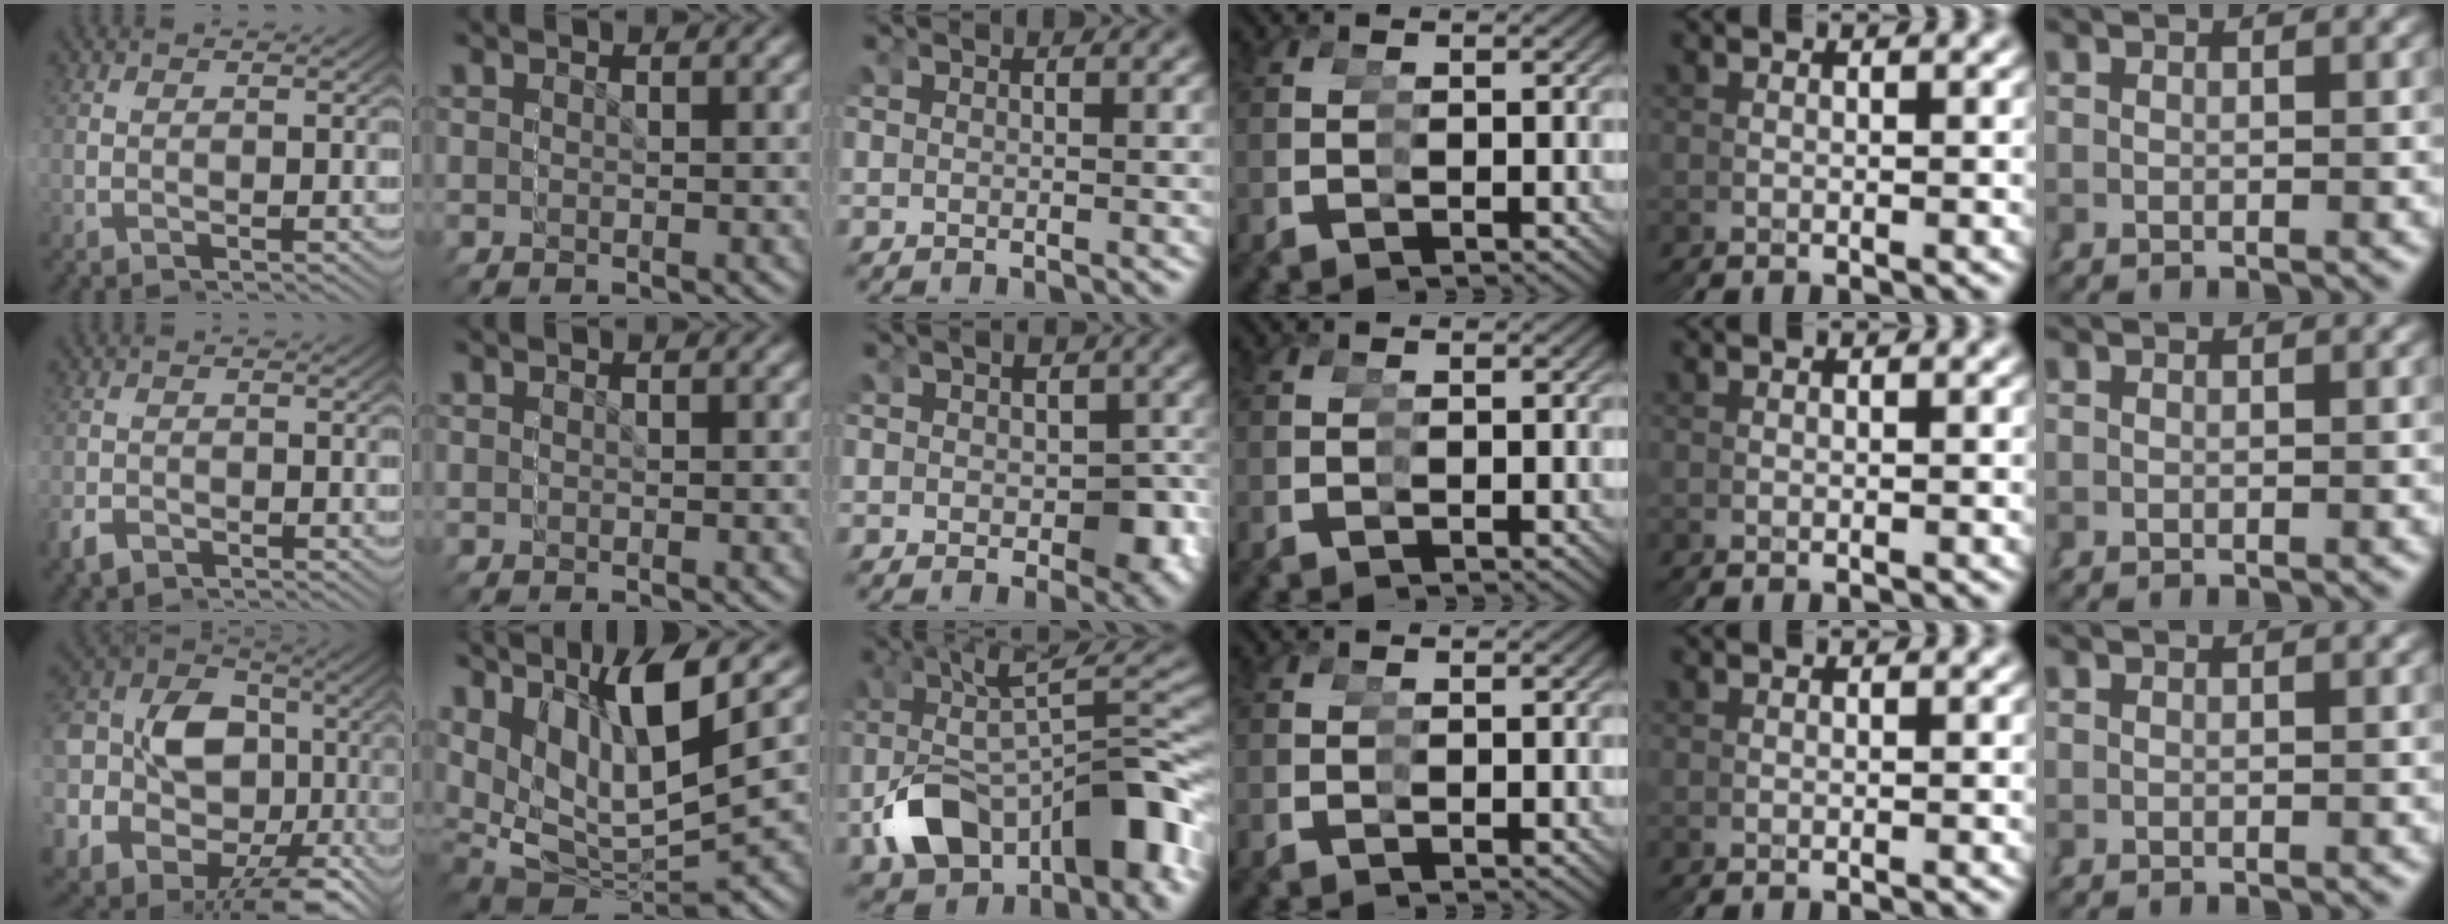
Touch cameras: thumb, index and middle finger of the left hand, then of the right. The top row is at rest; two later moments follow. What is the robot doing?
{"motion": "grasp_and_lifting", "object": "stress ball aka squeeze ball"}